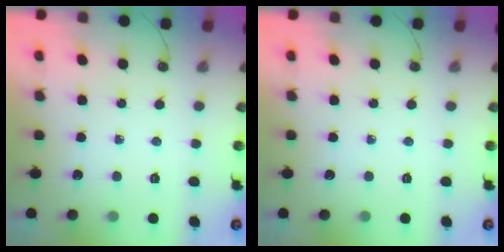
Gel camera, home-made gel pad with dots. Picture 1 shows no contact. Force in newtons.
{"total": 0.0}